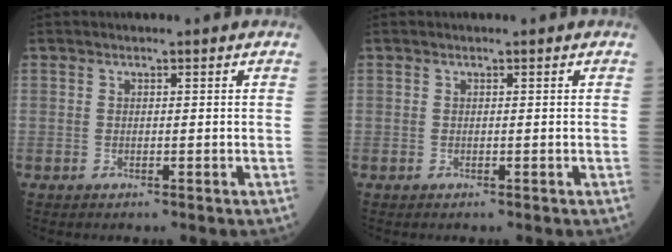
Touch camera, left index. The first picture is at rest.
{"total": 0.0}